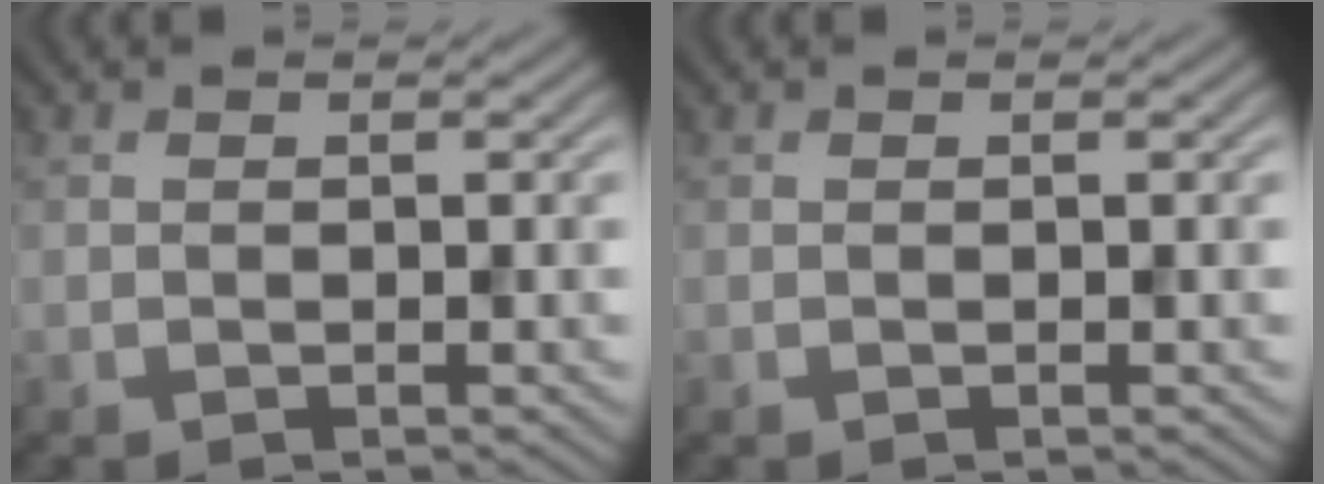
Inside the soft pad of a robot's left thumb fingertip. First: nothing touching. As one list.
[{"total": 0.0}]